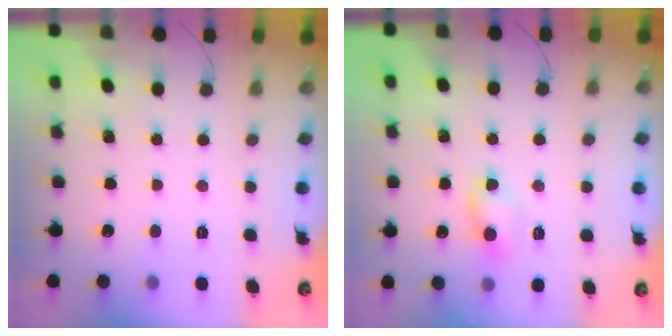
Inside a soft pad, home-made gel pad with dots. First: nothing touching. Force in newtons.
{"total": 5.0, "press": 4.8, "slide": 1.4}